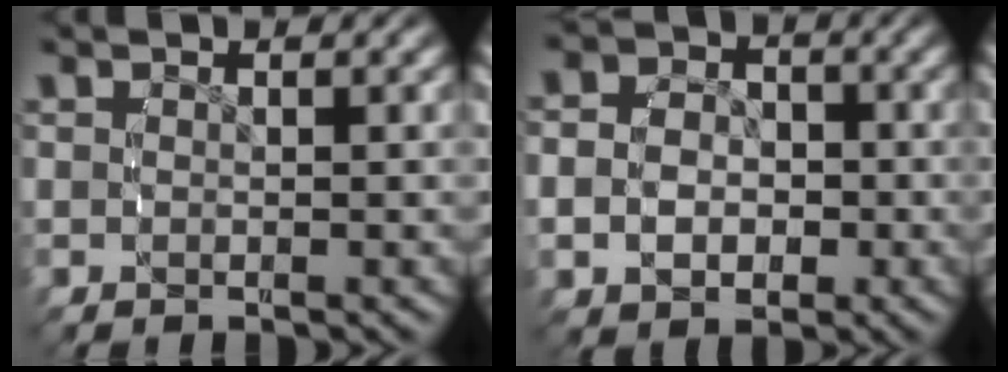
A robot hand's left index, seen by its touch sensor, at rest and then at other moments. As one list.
[{"total": 6.3, "force": [-1.1, 5.4, 3.0], "torque": [-0.060, -0.006, -0.026]}]